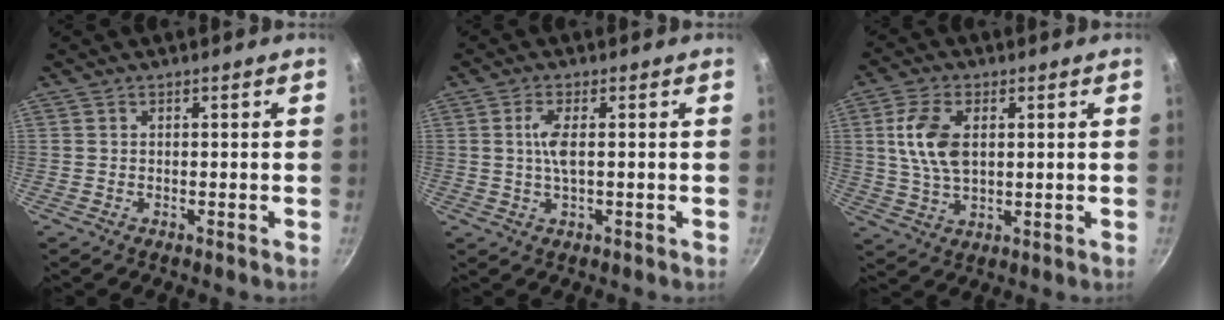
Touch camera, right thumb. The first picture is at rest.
{"total": 4.1, "force": [0.2, 1.1, 3.9], "torque": [-0.088, 0.002, 0.004]}
{"total": 9.6, "force": [2.0, 5.5, 7.6], "torque": [-0.142, -0.004, 0.039]}